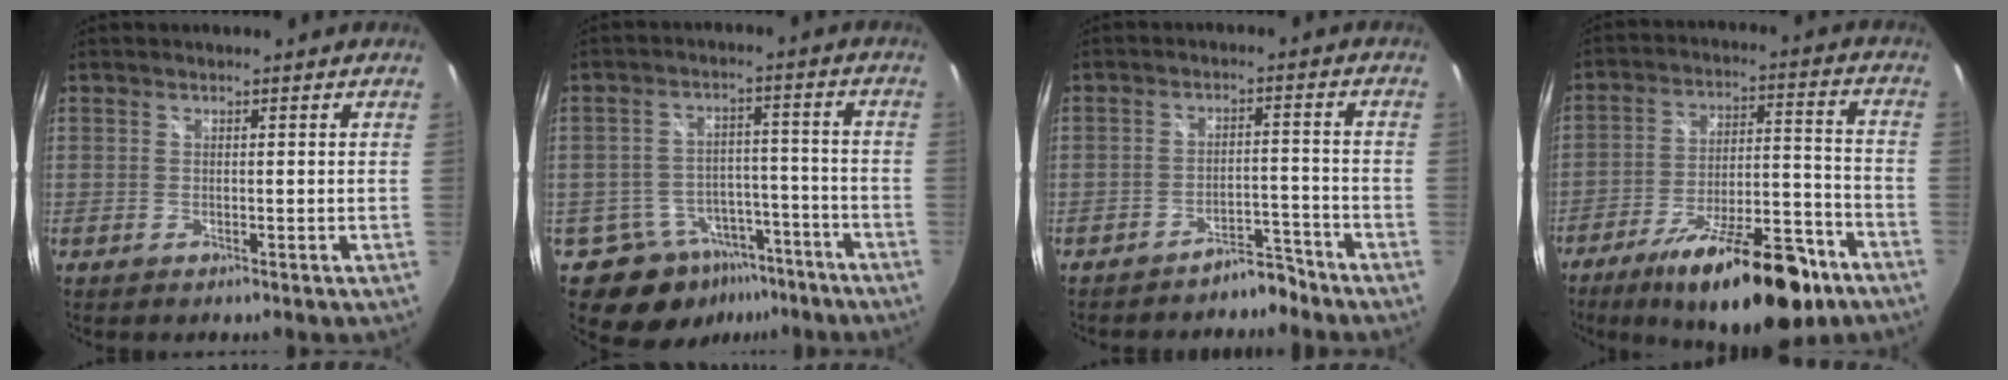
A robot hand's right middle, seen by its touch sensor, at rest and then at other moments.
{"total": 12.2, "force": [-7.9, 8.2, 4.4], "torque": [-0.088, 0.023, -0.093]}
{"total": 5.0, "force": [-4.5, 1.7, 1.1], "torque": [-0.022, 0.019, -0.062]}
{"total": 22.4, "force": [-15.1, 7.3, 14.8], "torque": [-0.232, -0.011, -0.221]}